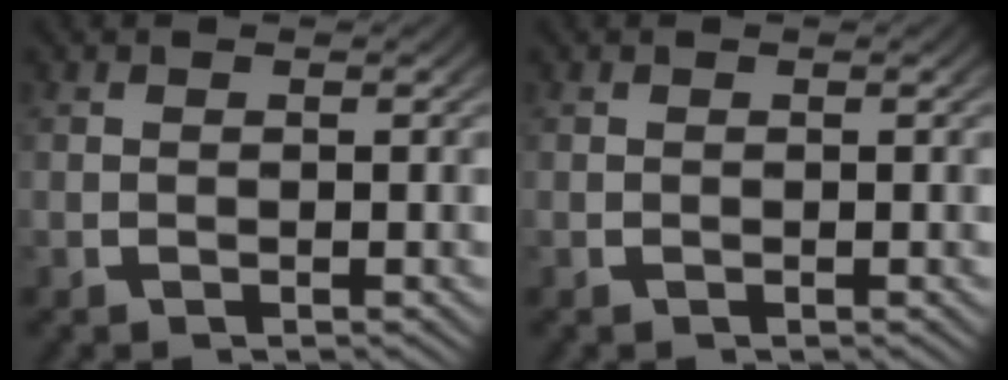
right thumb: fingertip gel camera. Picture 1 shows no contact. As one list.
[{"total": 0.0}]